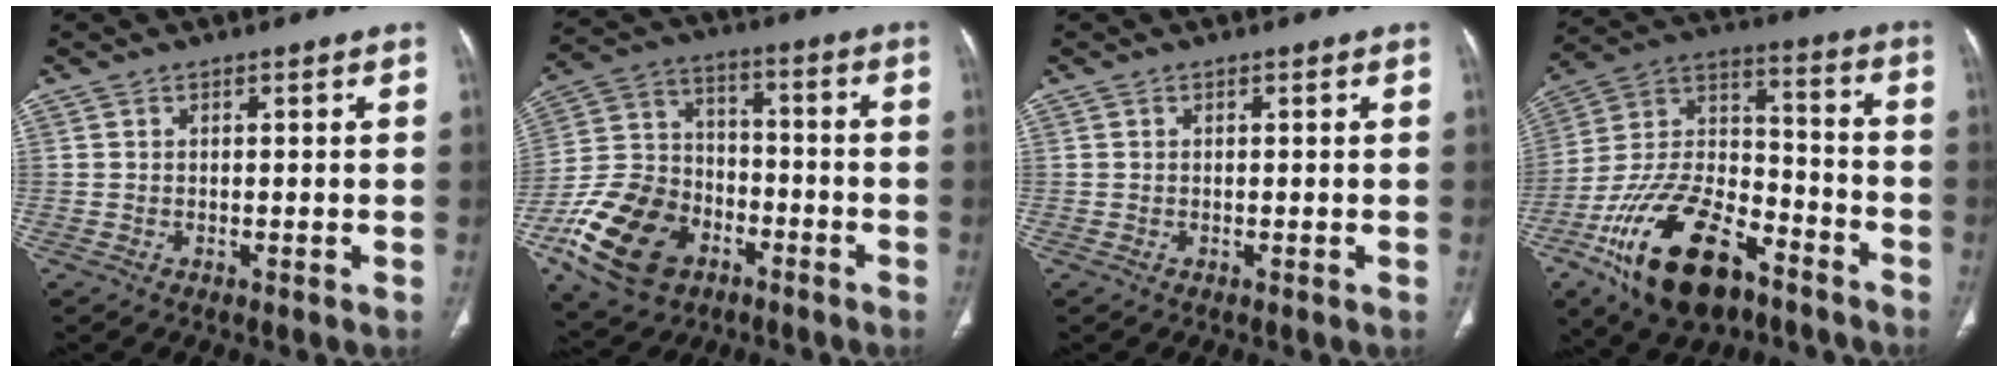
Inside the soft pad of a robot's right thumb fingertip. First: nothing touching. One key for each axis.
{"total": 19.4, "fx": -9.0, "fy": 13.4, "fz": 10.7, "tx": -0.197, "ty": 0.058, "tz": -0.159}
{"total": 0.0}
{"total": 23.5, "fx": -13.4, "fy": 11.9, "fz": 15.2, "tx": -0.287, "ty": 0.069, "tz": -0.232}